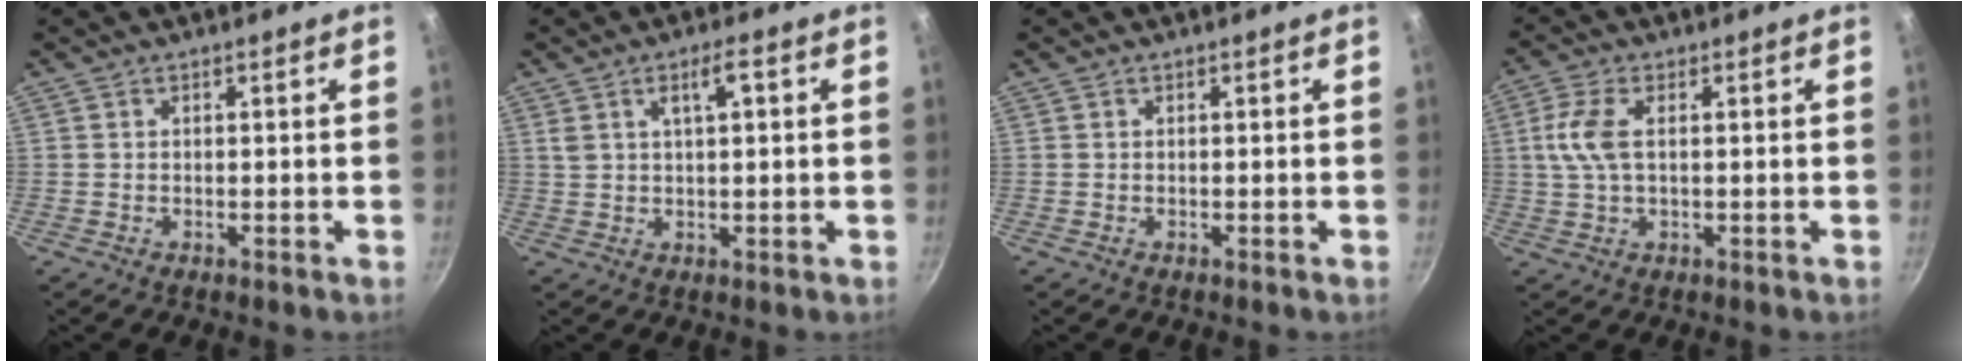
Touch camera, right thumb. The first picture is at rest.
{"total": 4.4, "force": [1.6, 1.3, 3.9], "torque": [-0.062, 0.009, 0.031]}
{"total": 0.0}
{"total": 6.3, "force": [1.0, 3.1, 5.4], "torque": [-0.120, 0.009, 0.017]}